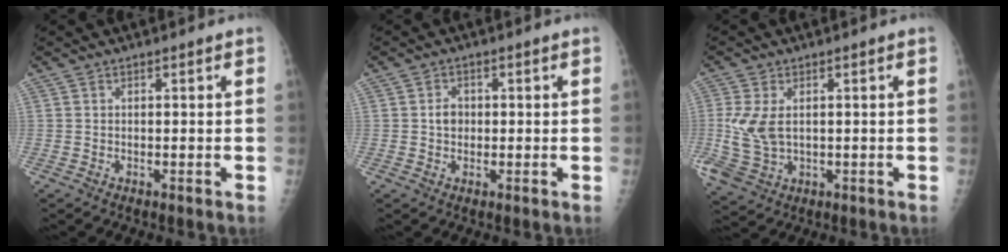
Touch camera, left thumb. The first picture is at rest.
{"total": 2.4, "force": [-0.1, 2.1, 1.2], "torque": [-0.009, 0.006, -0.004]}
{"total": 7.3, "force": [0.4, 4.8, 5.5], "torque": [-0.129, -0.006, 0.020]}